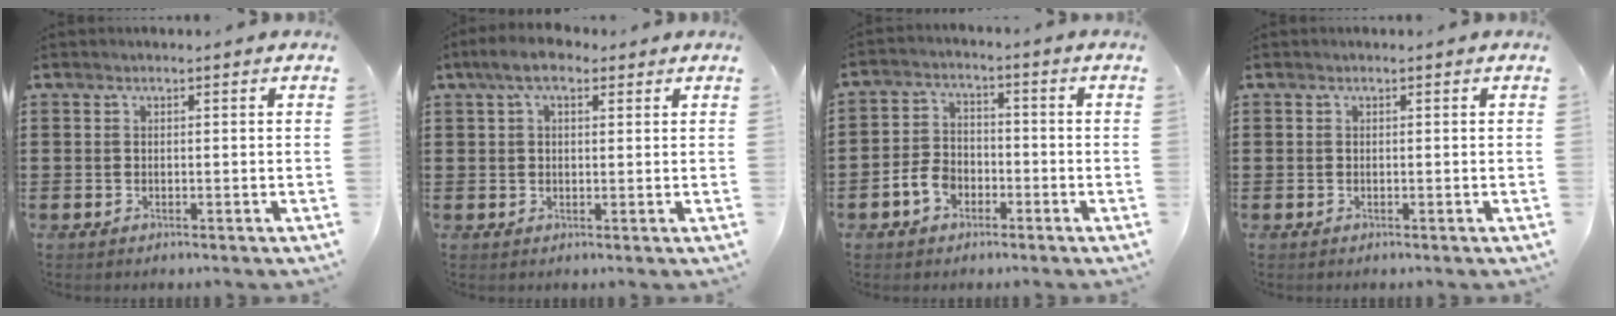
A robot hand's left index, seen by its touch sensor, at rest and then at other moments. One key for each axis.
{"total": 5.4, "fx": 3.1, "fy": 2.3, "fz": 3.7, "tx": -0.081, "ty": 0.012, "tz": 0.056}
{"total": 5.3, "fx": -2.8, "fy": 3.6, "fz": 2.7, "tx": -0.069, "ty": 0.007, "tz": -0.057}
{"total": 0.0}